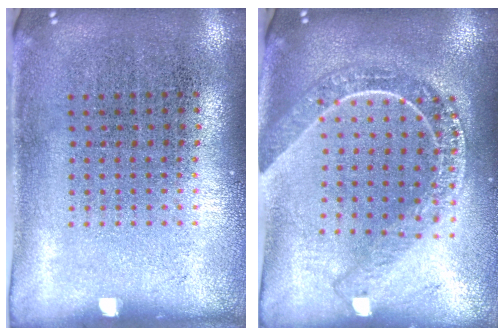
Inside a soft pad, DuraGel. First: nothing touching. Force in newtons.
{"total": 2.2, "press": 1.9, "slide": 1.1}